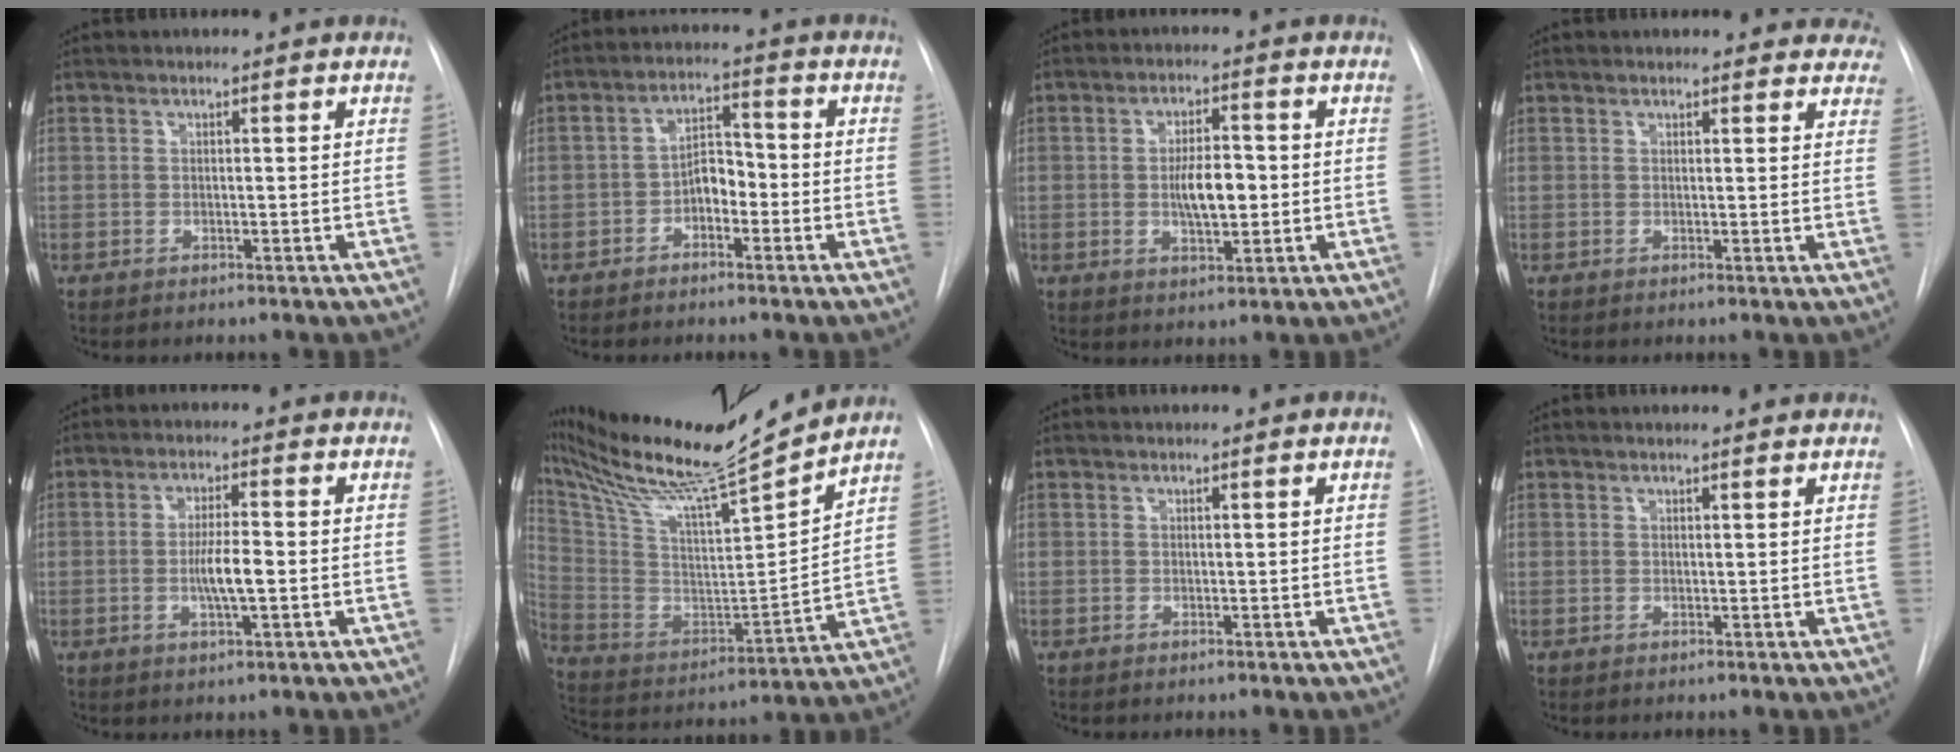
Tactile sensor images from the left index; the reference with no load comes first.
{"total": 4.6, "force": [-2.0, 2.5, 3.3], "torque": [-0.058, 0.018, -0.039]}
{"total": 6.2, "force": [-0.4, 2.3, 5.8], "torque": [-0.101, 0.004, -0.003]}
{"total": 10.7, "force": [9.9, 3.4, 2.1], "torque": [0.014, -0.004, 0.085]}
{"total": 4.9, "force": [-0.9, 0.6, 4.8], "torque": [-0.091, -0.004, -0.015]}
{"total": 22.8, "force": [19.8, -0.1, 11.2], "torque": [-0.210, -0.024, 0.333]}
{"total": 0.0}
{"total": 3.7, "force": [3.5, 0.6, 0.9], "torque": [-0.014, 0.014, 0.032]}